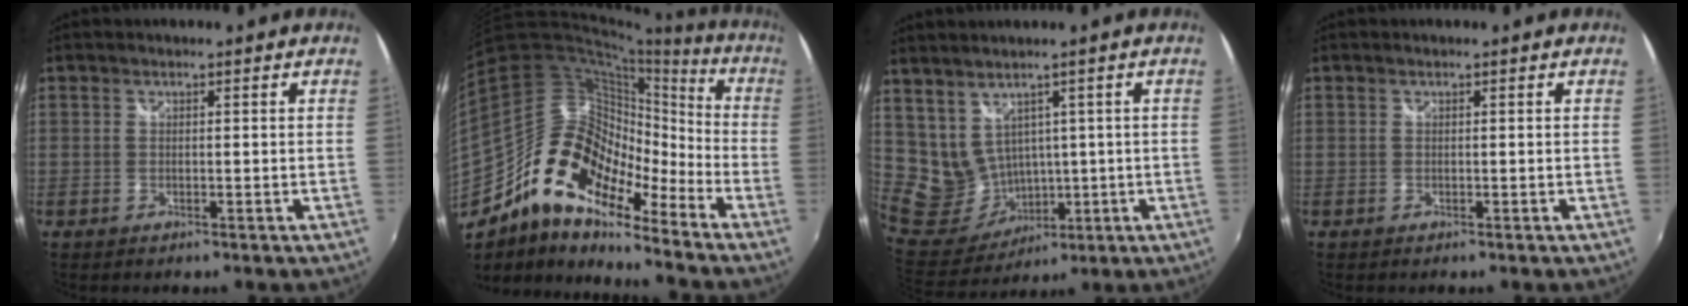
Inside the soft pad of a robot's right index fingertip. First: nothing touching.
{"total": 17.2, "force": [-11.8, 7.8, 9.8], "torque": [-0.167, 0.002, -0.236]}
{"total": 10.6, "force": [3.8, 8.6, 4.9], "torque": [-0.119, -0.004, 0.108]}
{"total": 0.0}